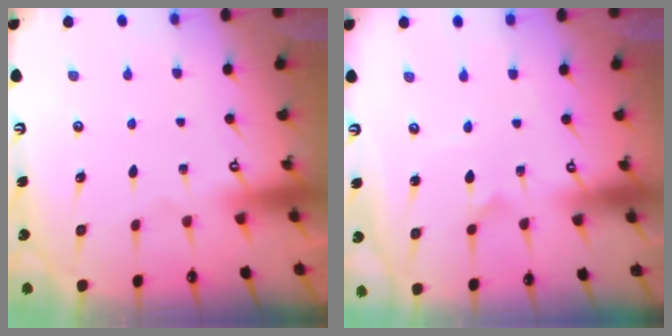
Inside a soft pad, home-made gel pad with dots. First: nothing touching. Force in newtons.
{"total": 1.2, "press": 1.2, "slide": 0.0}